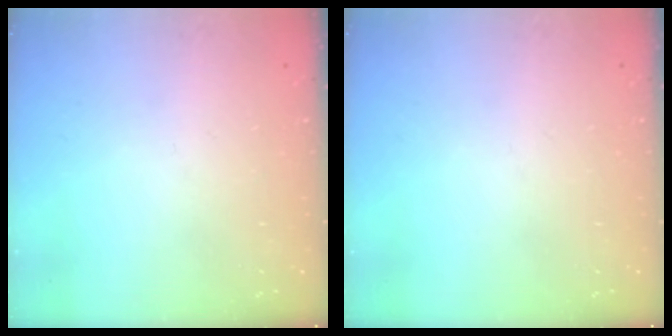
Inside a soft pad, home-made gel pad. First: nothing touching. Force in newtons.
{"total": 0.0}